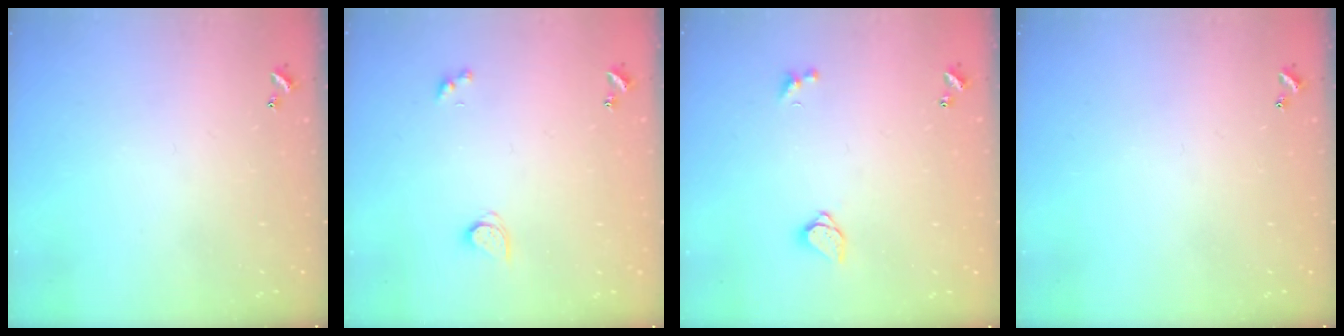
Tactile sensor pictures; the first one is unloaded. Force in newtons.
{"total": 2.6, "press": 2.6, "slide": 0.3}
{"total": 1.5, "press": 1.5, "slide": 0.3}
{"total": 0.0}